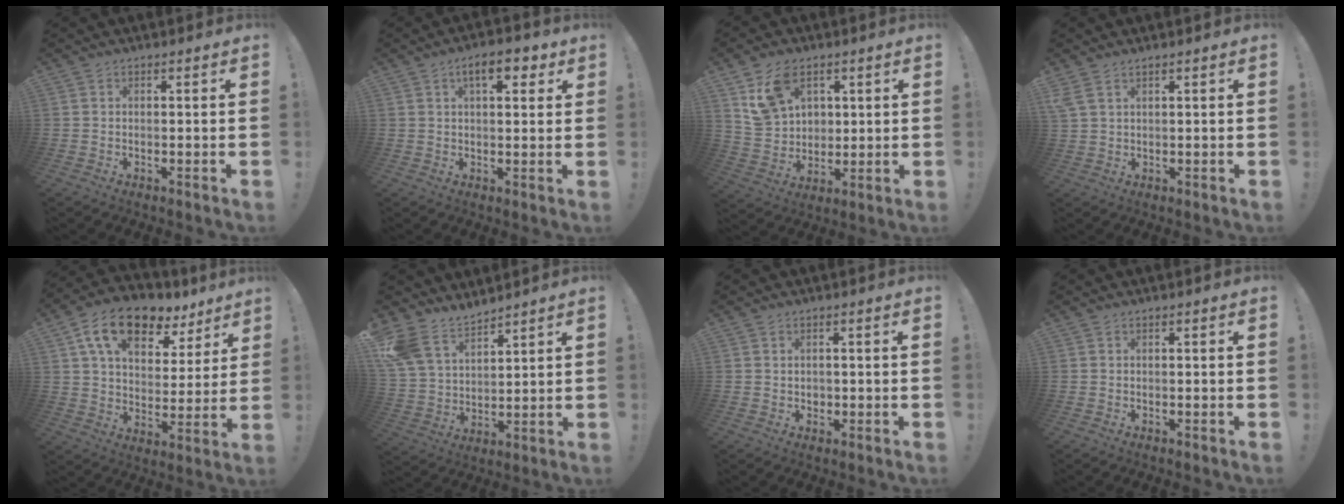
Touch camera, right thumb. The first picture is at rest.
{"total": 7.5, "force": [3.5, 2.8, 5.9], "torque": [-0.072, -0.009, 0.052]}
{"total": 12.6, "force": [6.6, 9.1, 5.7], "torque": [-0.102, -0.018, 0.133]}
{"total": 3.4, "force": [2.1, 1.3, 2.3], "torque": [-0.050, -0.003, 0.043]}
{"total": 16.3, "force": [9.9, 9.0, 9.4], "torque": [-0.161, -0.050, 0.178]}
{"total": 12.5, "force": [10.3, 6.1, 3.6], "torque": [-0.090, -0.064, 0.205]}
{"total": 1.4, "force": [0.2, 1.4, 0.1], "torque": [-0.001, 0.002, 0.002]}
{"total": 0.0}